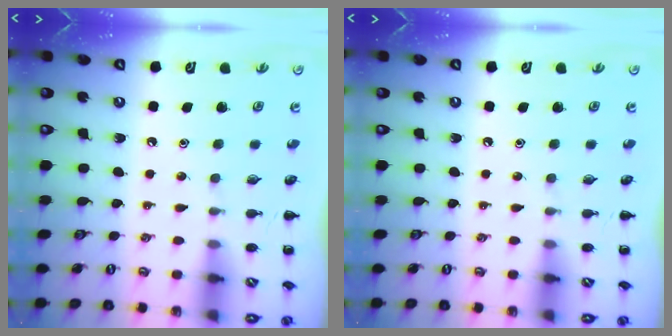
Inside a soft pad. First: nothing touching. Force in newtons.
{"total": 0.0}